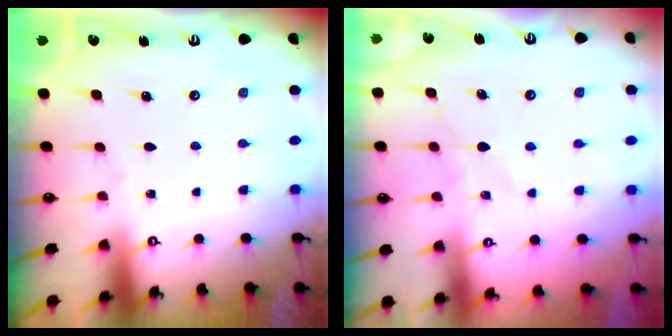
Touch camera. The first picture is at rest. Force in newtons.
{"total": 6.7, "press": 6.6, "slide": 1.0}